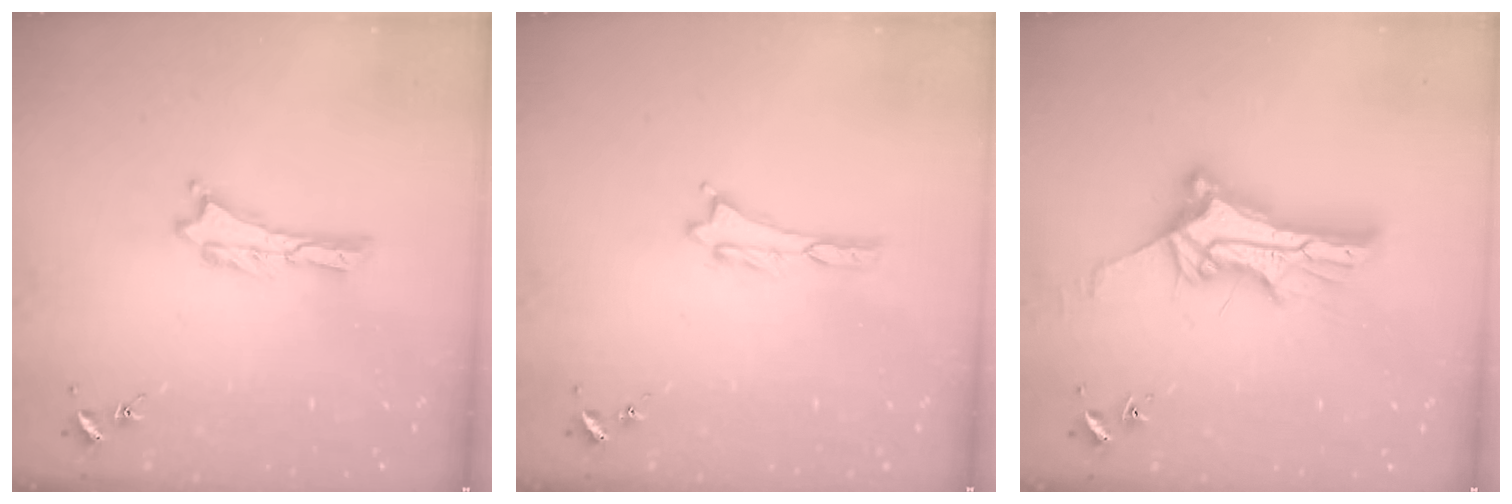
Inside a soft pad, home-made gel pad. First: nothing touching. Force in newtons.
{"total": 0.0}
{"total": 10.4, "press": 10.4, "slide": 0.8}